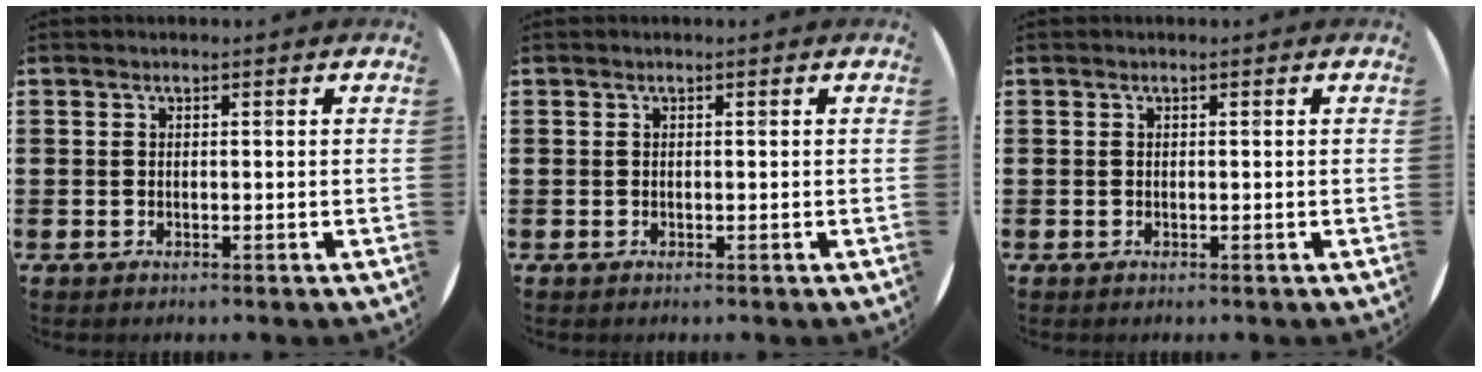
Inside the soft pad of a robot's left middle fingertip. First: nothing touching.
{"total": 0.0}
{"total": 0.0}